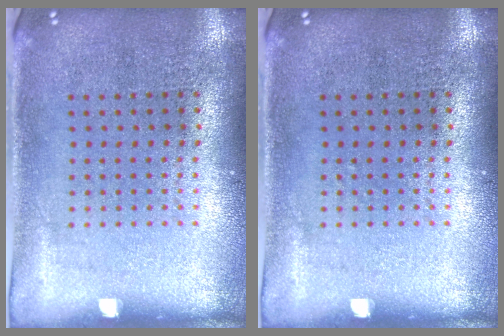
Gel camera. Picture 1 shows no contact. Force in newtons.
{"total": 0.0}